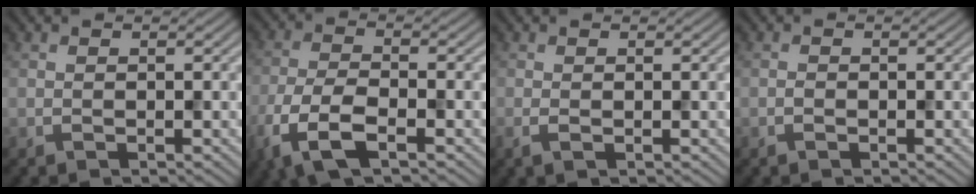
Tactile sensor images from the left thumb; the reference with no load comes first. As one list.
[{"total": 7.4, "force": [-4.0, 2.9, 5.6], "torque": [-0.128, -0.011, -0.089]}, {"total": 1.2, "force": [-0.3, 0.5, 1.1], "torque": [-0.028, -0.004, -0.007]}, {"total": 0.6, "force": [-0.4, 0.3, 0.4], "torque": [-0.007, 0.000, -0.007]}]